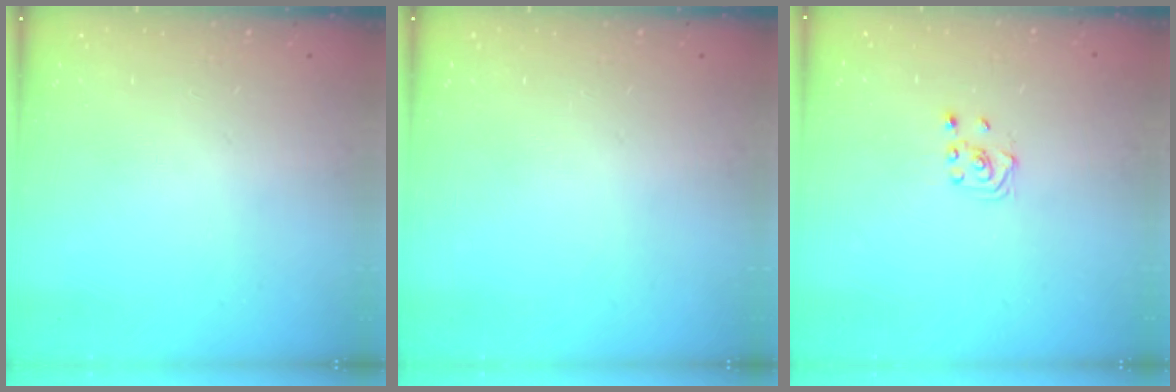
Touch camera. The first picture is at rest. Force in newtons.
{"total": 0.0}
{"total": 1.9, "press": 1.8, "slide": 0.6}